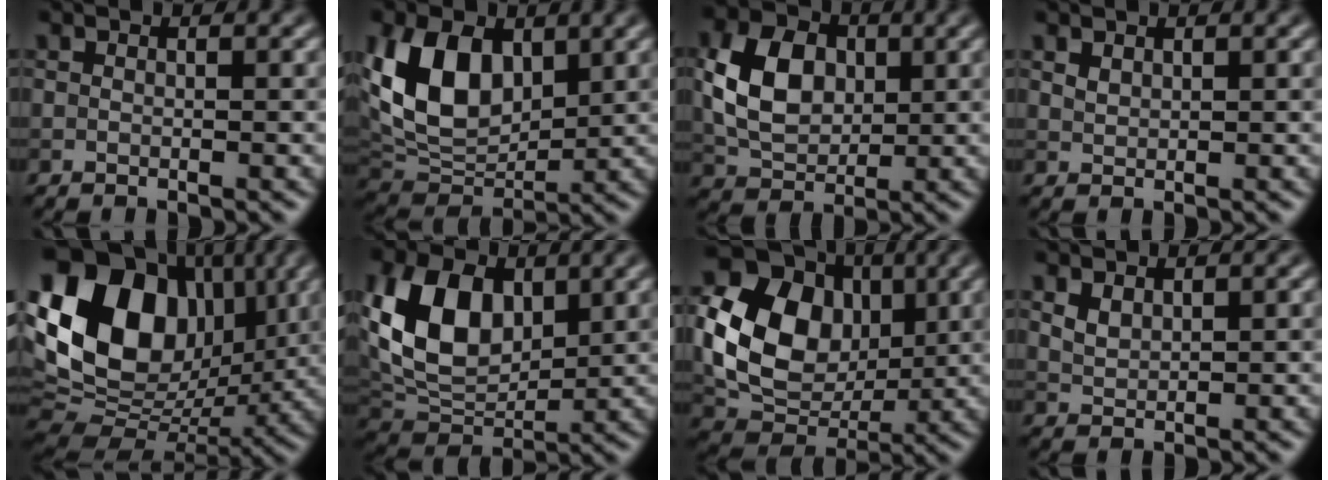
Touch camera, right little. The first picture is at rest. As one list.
[{"total": 9.6, "force": [2.6, 6.4, 6.8], "torque": [-0.149, -0.010, 0.048]}, {"total": 6.7, "force": [0.9, 4.9, 4.5], "torque": [-0.092, 0.007, 0.017]}, {"total": 0.9, "force": [0.7, 0.5, 0.3], "torque": [-0.012, 0.001, 0.018]}, {"total": 17.4, "force": [3.8, 12.4, 11.6], "torque": [-0.244, 0.022, 0.062]}, {"total": 9.6, "force": [2.4, 6.5, 6.6], "torque": [-0.147, -0.007, 0.045]}, {"total": 11.3, "force": [1.3, 8.7, 7.0], "torque": [-0.142, -0.001, 0.021]}, {"total": 1.4, "force": [1.0, 0.7, 0.7], "torque": [-0.020, 0.000, 0.026]}]